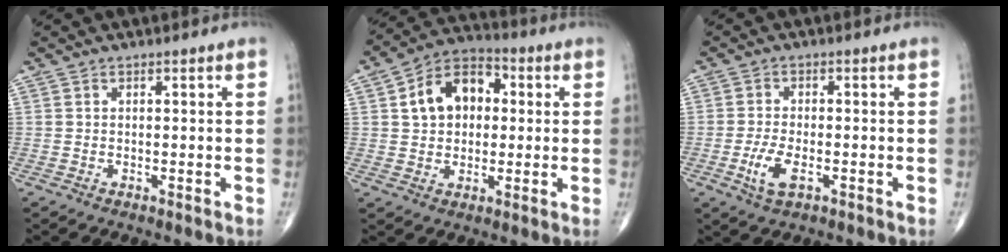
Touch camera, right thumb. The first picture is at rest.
{"total": 12.1, "force": [2.3, 8.5, 8.3], "torque": [-0.111, 0.019, 0.028]}
{"total": 5.0, "force": [-1.8, 2.2, 4.1], "torque": [-0.088, 0.004, -0.030]}